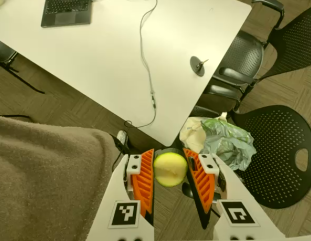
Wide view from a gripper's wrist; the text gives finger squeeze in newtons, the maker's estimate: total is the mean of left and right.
{"total": 8.6, "left": 8.4, "right": 8.8}